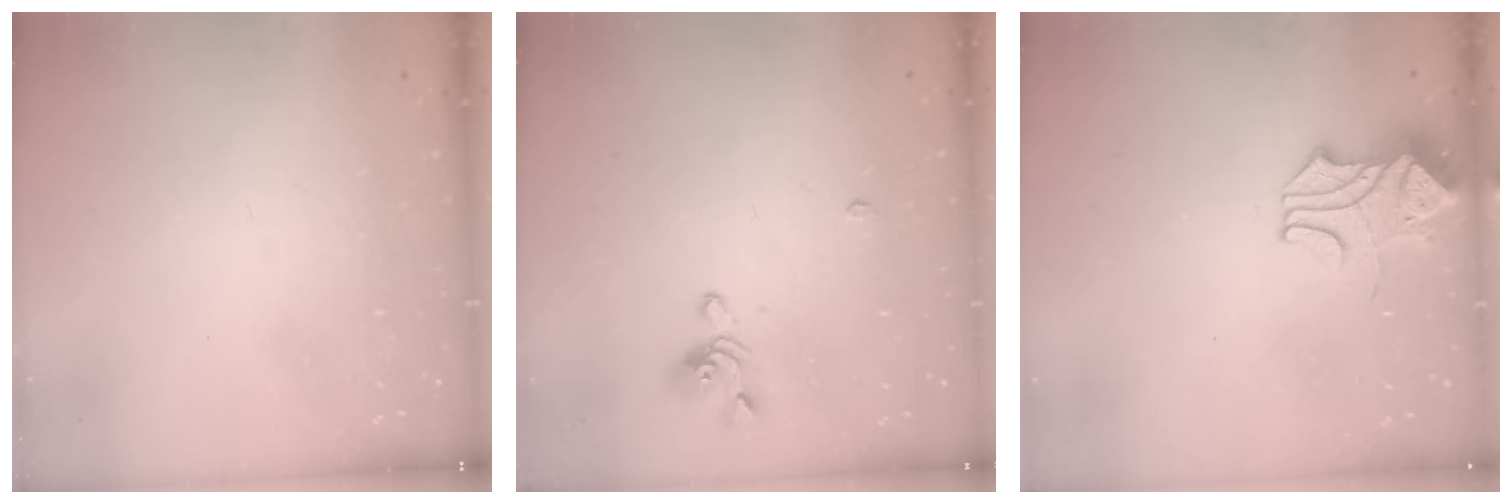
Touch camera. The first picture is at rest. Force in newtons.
{"total": 5.4, "press": 5.2, "slide": 1.1}
{"total": 2.2, "press": 2.1, "slide": 0.7}